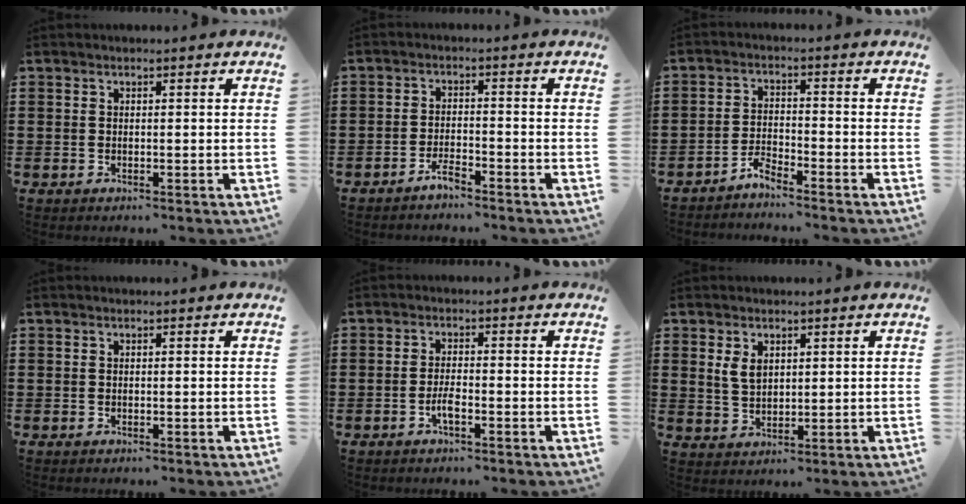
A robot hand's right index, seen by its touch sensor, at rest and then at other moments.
{"total": 2.7, "force": [-2.5, 0.3, 1.0], "torque": [-0.021, 0.007, -0.050]}
{"total": 3.0, "force": [-3.0, 0.1, 0.2], "torque": [-0.012, 0.004, -0.062]}
{"total": 0.0}
{"total": 2.8, "force": [-1.3, 0.7, 2.4], "torque": [-0.057, -0.003, -0.028]}
{"total": 3.3, "force": [1.4, 2.1, 2.1], "torque": [-0.047, 0.008, 0.025]}